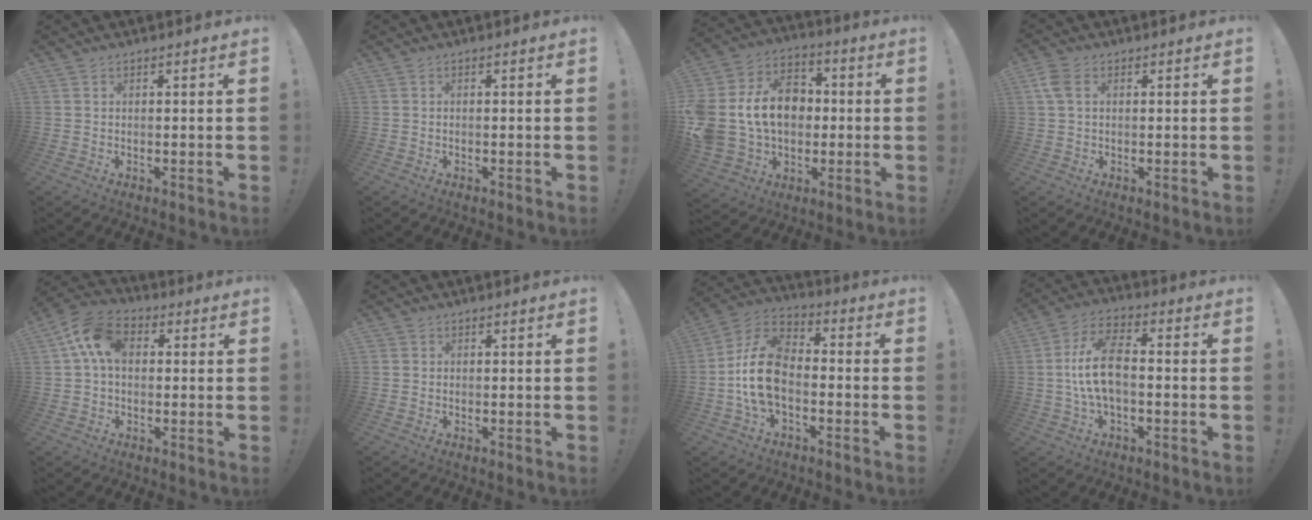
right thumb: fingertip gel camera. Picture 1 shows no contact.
{"total": 0.0}
{"total": 20.2, "force": [1.7, 15.6, 12.7], "torque": [-0.230, 0.014, 0.048]}
{"total": 4.0, "force": [1.2, 2.2, 3.1], "torque": [-0.066, 0.003, 0.020]}
{"total": 11.9, "force": [2.8, 8.0, 8.4], "torque": [-0.150, 0.007, 0.053]}
{"total": 0.7, "force": [0.3, 0.7, -0.1], "torque": [0.004, 0.001, 0.006]}
{"total": 15.6, "force": [-3.4, 10.1, 11.4], "torque": [-0.216, 0.033, -0.054]}
{"total": 12.6, "force": [-0.9, 6.1, 10.9], "torque": [-0.213, 0.015, -0.013]}